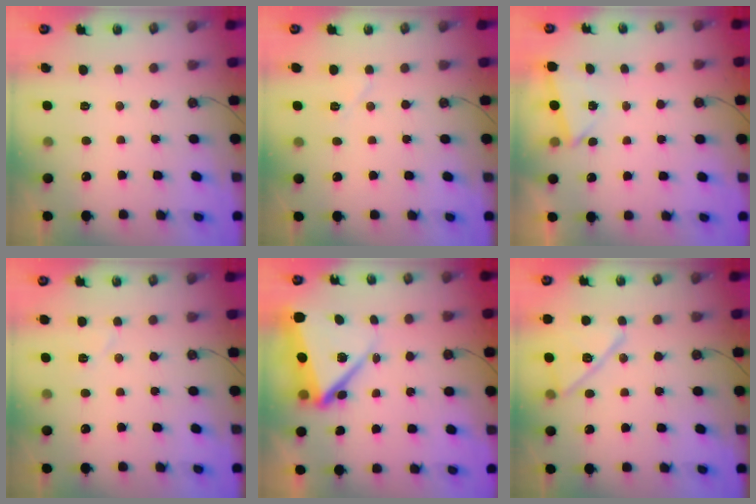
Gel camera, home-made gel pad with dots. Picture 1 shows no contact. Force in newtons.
{"total": 5.6, "press": 5.1, "slide": 2.5}
{"total": 2.5, "press": 2.4, "slide": 0.9}
{"total": 5.6, "press": 5.0, "slide": 2.5}
{"total": 12.5, "press": 12.4, "slide": 1.5}
{"total": 13.3, "press": 13.3, "slide": 0.5}